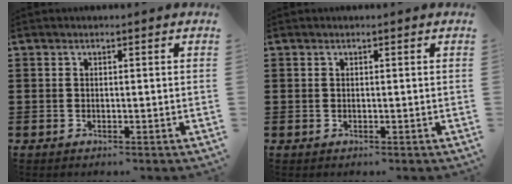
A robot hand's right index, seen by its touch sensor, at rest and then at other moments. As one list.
[{"total": 0.0}]